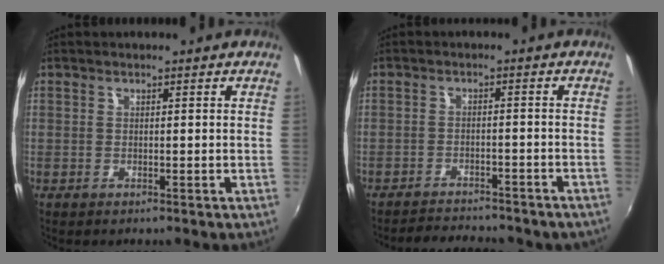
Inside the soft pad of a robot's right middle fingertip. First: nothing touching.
{"total": 9.8, "force": [-8.7, 2.8, 3.5], "torque": [-0.081, -0.007, -0.115]}